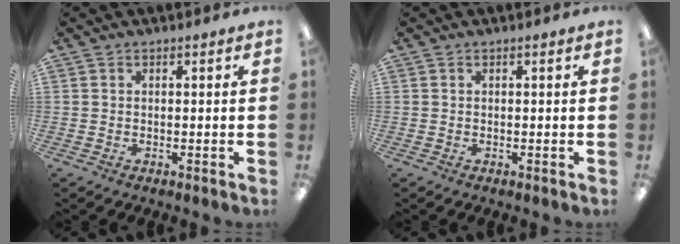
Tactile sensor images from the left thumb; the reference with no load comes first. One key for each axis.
{"total": 0.0}